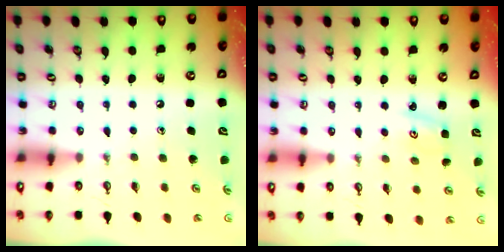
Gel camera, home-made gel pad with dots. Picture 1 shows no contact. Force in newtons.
{"total": 2.2, "press": 2.2, "slide": 0.3}